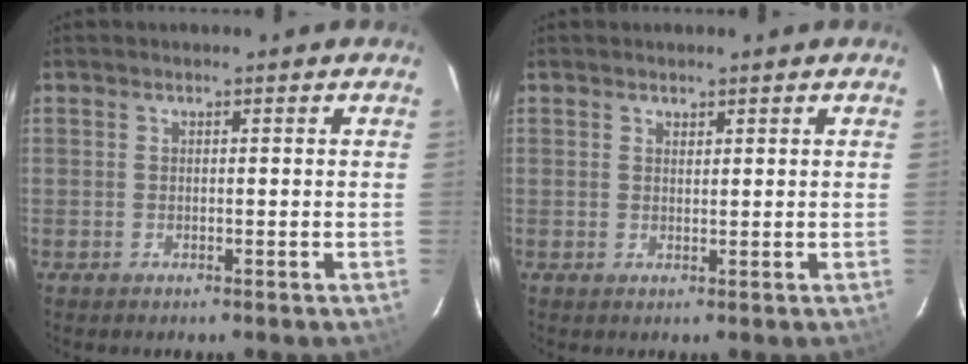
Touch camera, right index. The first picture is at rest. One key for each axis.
{"total": 0.9, "fx": 0.8, "fy": 0.5, "fz": 0.1, "tx": -0.003, "ty": 0.000, "tz": 0.014}